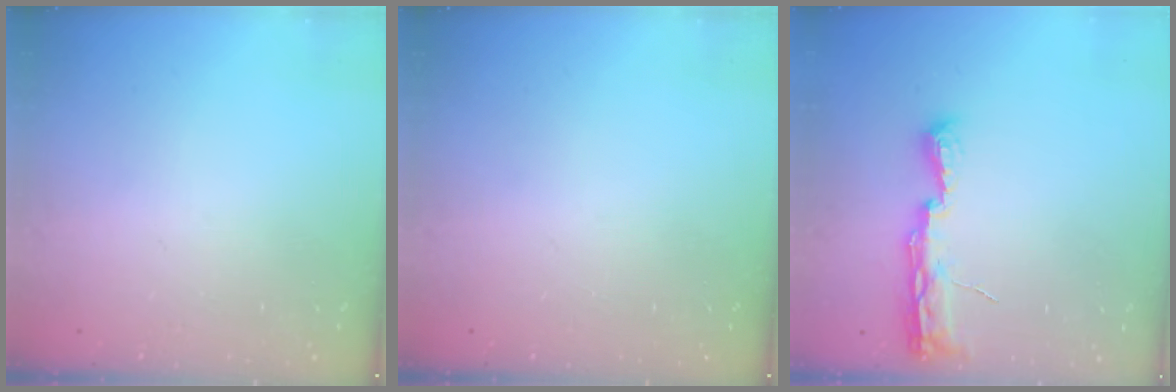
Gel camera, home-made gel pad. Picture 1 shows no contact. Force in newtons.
{"total": 0.0}
{"total": 8.0, "press": 8.0, "slide": 0.7}